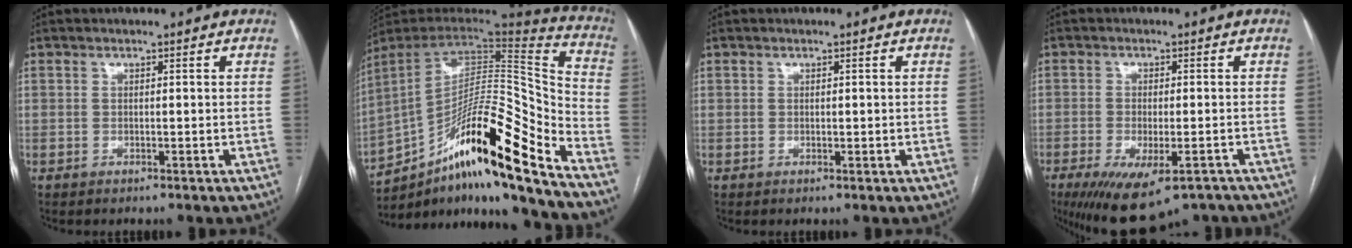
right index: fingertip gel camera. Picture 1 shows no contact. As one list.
[{"total": 24.8, "force": [-16.0, 1.5, 18.9], "torque": [-0.275, 0.013, -0.276]}, {"total": 0.6, "force": [0.2, 0.5, 0.4], "torque": [-0.001, 0.000, 0.005]}, {"total": 13.3, "force": [-9.1, 4.5, 8.6], "torque": [-0.139, -0.018, -0.133]}]